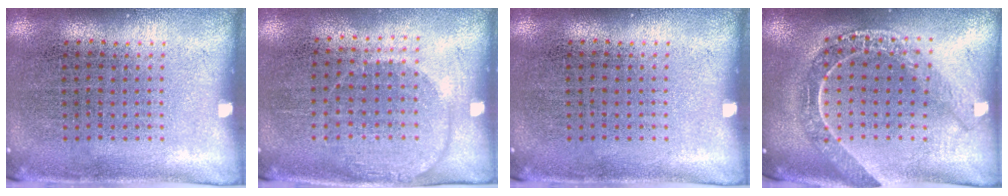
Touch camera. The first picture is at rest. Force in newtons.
{"total": 1.4, "press": 1.2, "slide": 0.6}
{"total": 0.0}
{"total": 2.1, "press": 1.8, "slide": 1.1}